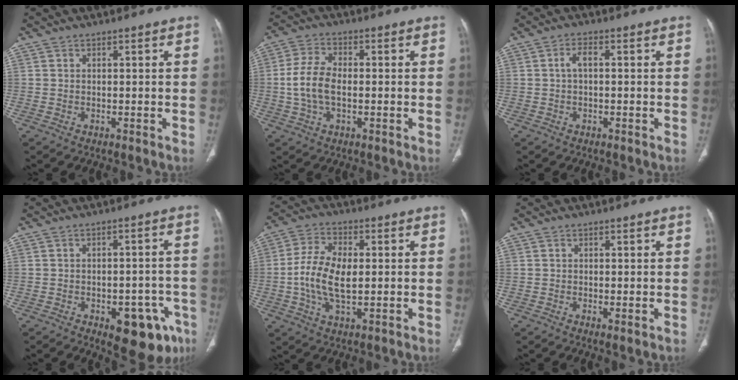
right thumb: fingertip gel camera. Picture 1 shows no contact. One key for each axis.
{"total": 8.3, "fx": -0.5, "fy": 4.7, "fz": 6.9, "tx": -0.149, "ty": 0.012, "tz": -0.013}
{"total": 2.3, "fx": 0.1, "fy": 1.0, "fz": 2.1, "tx": -0.040, "ty": 0.007, "tz": -0.002}
{"total": 11.3, "fx": -5.5, "fy": 5.9, "fz": 7.9, "tx": -0.058, "ty": 0.023, "tz": -0.062}
{"total": 11.0, "fx": -0.2, "fy": 5.8, "fz": 9.4, "tx": -0.191, "ty": 0.005, "tz": -0.005}
{"total": 1.2, "fx": -0.2, "fy": 0.4, "fz": 1.1, "tx": -0.024, "ty": -0.006, "tz": -0.004}